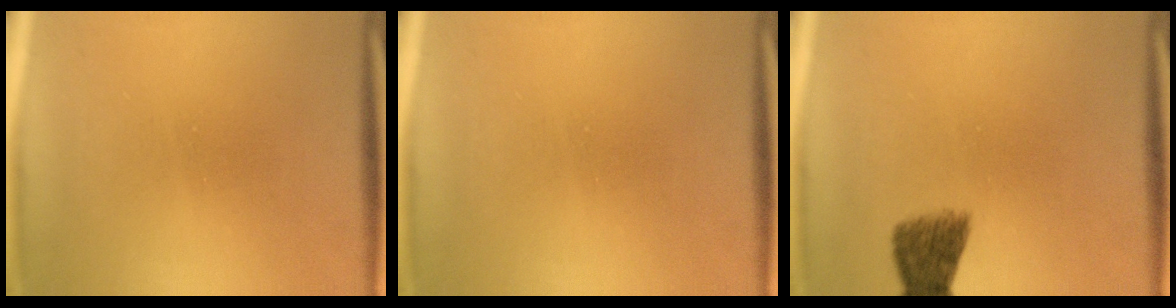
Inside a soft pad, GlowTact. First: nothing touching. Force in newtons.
{"total": 0.0}
{"total": 4.2}